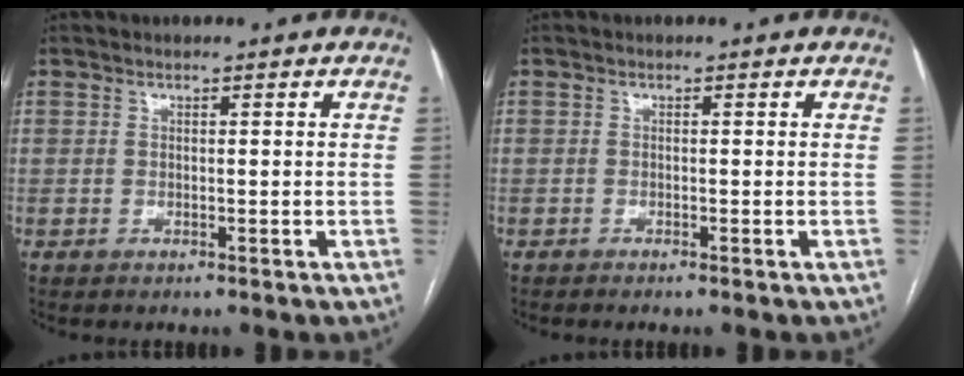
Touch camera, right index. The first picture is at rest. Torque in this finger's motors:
{"motor_torque": [-0.02, 0.04, -0.01, 0.01]}